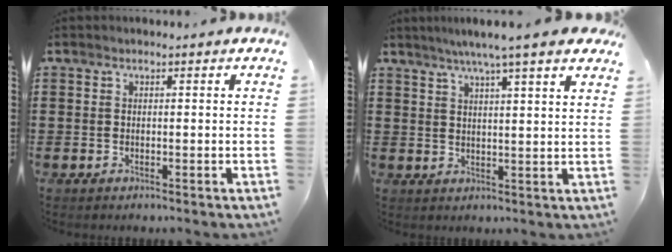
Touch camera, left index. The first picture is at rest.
{"total": 5.1, "force": [4.1, -0.3, 3.0], "torque": [-0.070, -0.010, 0.069]}